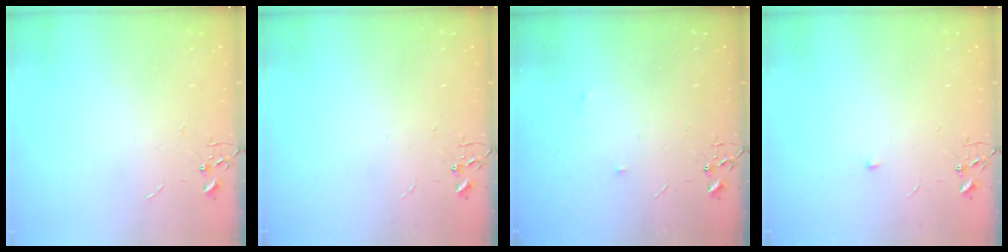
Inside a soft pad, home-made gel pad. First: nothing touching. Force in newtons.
{"total": 0.0}
{"total": 3.6, "press": 3.5, "slide": 0.7}
{"total": 4.4, "press": 4.3, "slide": 0.7}